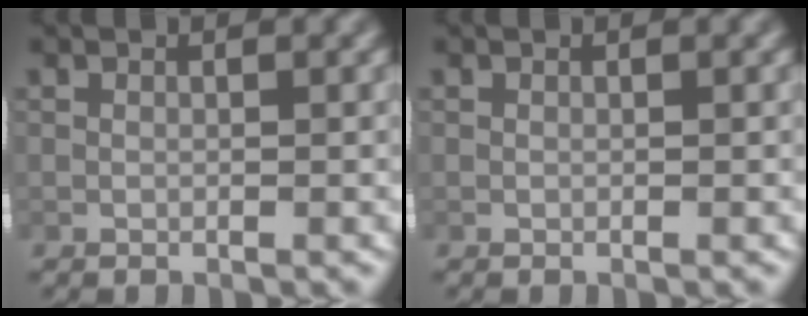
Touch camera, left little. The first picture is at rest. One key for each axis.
{"total": 0.0}